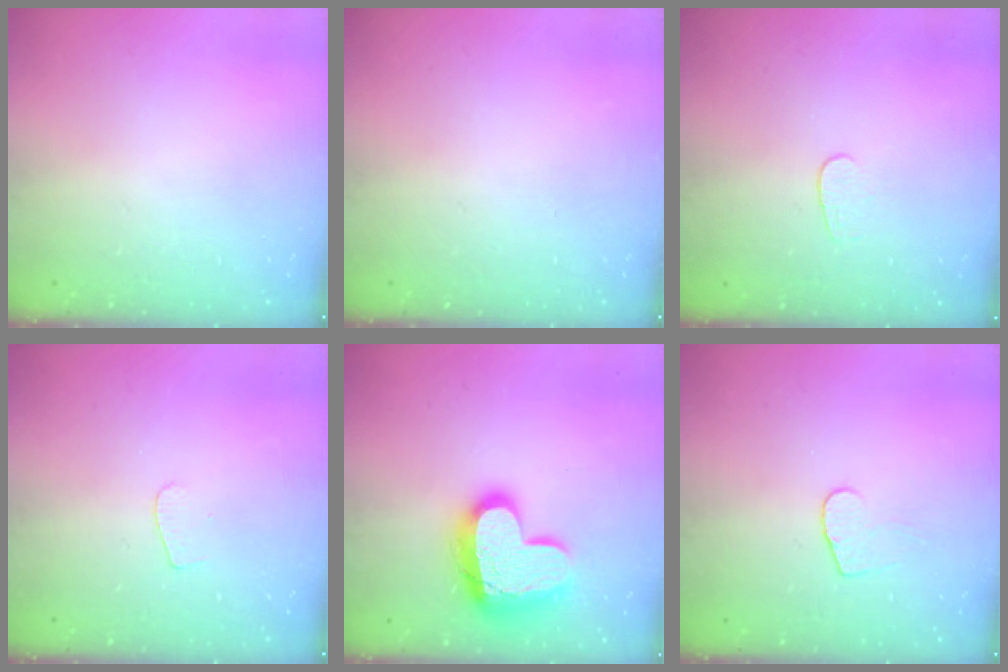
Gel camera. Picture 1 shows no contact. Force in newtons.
{"total": 0.0}
{"total": 4.0, "press": 4.0, "slide": 0.3}
{"total": 3.6, "press": 3.6, "slide": 0.3}
{"total": 17.9, "press": 17.8, "slide": 1.6}
{"total": 5.0, "press": 5.0, "slide": 0.4}